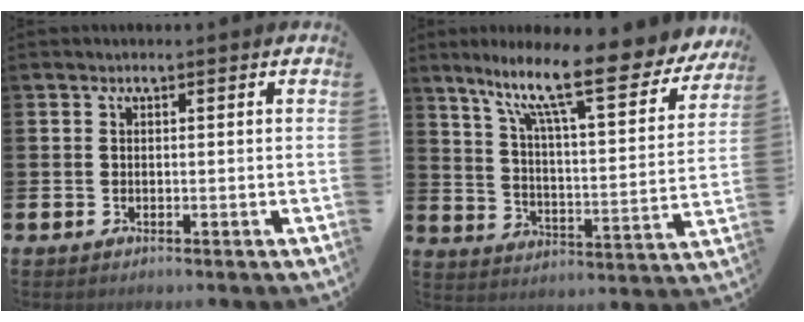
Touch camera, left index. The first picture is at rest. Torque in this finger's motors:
{"motor_torque": [0.99, -1.15, 1.05, 0.21]}